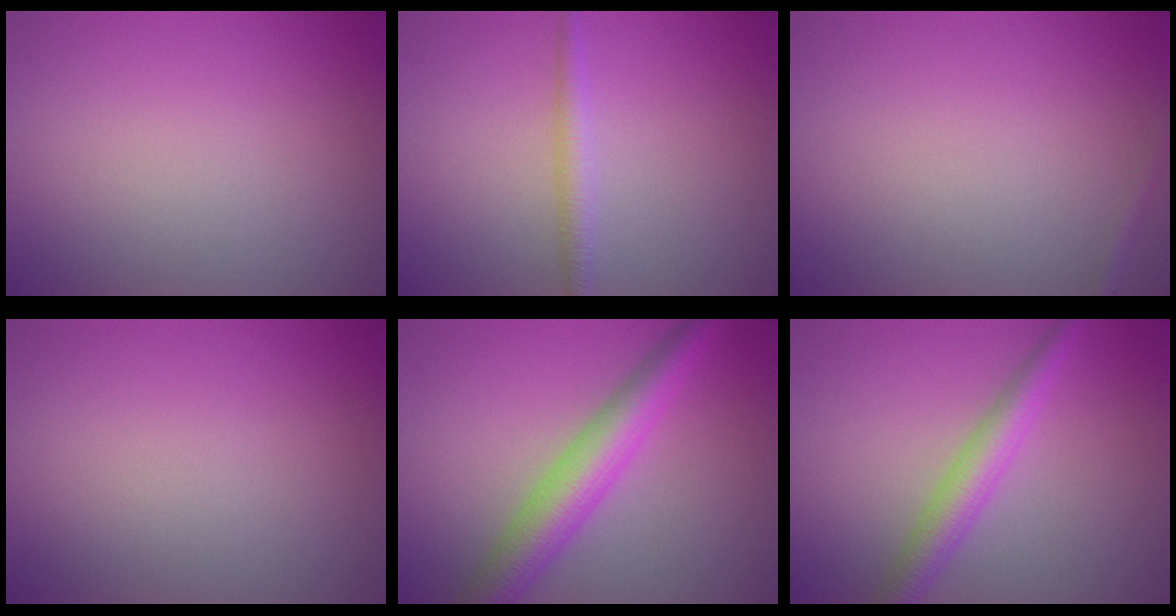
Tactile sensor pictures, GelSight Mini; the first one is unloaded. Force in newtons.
{"total": 1.8, "press": 1.8, "slide": 0.0}
{"total": 0.8, "press": 0.8, "slide": 0.1}
{"total": 0.0}
{"total": 5.7, "press": 5.7, "slide": 0.2}
{"total": 3.6, "press": 3.6, "slide": 0.1}